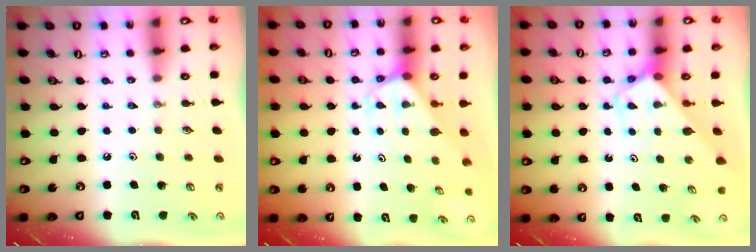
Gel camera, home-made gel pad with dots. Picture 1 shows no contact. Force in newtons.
{"total": 2.3, "press": 2.3, "slide": 0.2}
{"total": 3.1, "press": 3.1, "slide": 0.1}